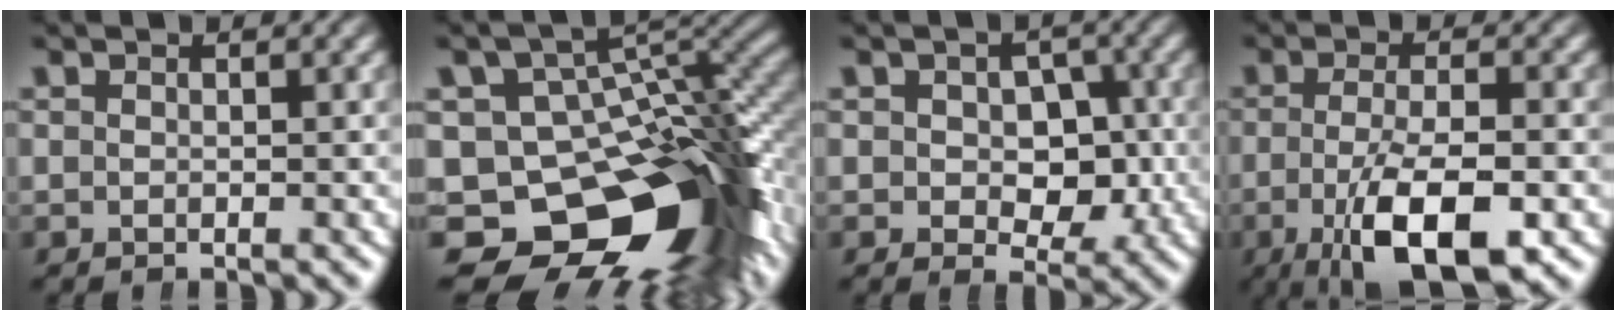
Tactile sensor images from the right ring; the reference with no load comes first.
{"total": 25.7, "force": [-8.6, 17.5, 16.7], "torque": [-0.306, -0.090, -0.102]}
{"total": 5.1, "force": [-0.1, 4.0, 3.2], "torque": [-0.032, -0.009, 0.001]}
{"total": 8.6, "force": [-3.2, 2.7, 7.5], "torque": [-0.128, -0.017, -0.035]}